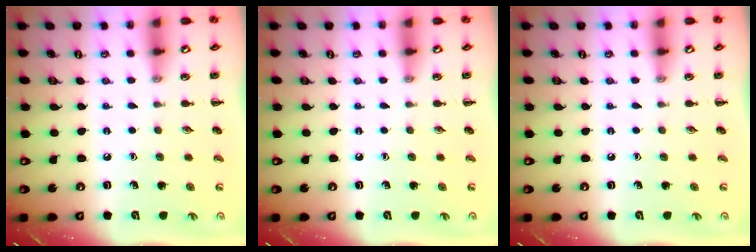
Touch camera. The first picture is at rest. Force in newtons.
{"total": 0.0}
{"total": 0.0}